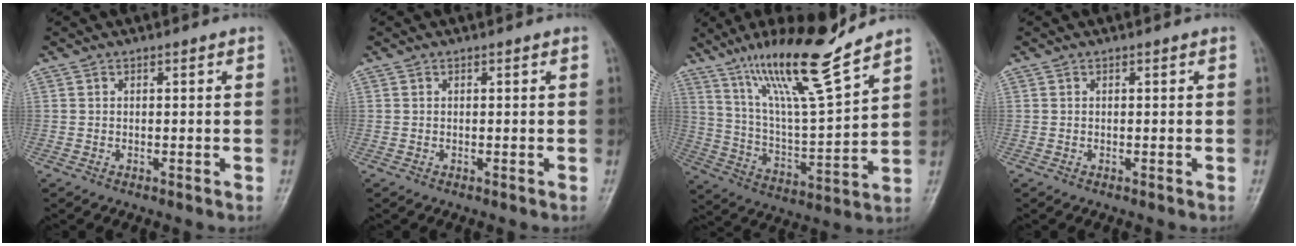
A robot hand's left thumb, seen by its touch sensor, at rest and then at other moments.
{"total": 0.0}
{"total": 18.2, "force": [13.3, 1.9, 12.2], "torque": [-0.199, -0.072, 0.244]}
{"total": 0.0}